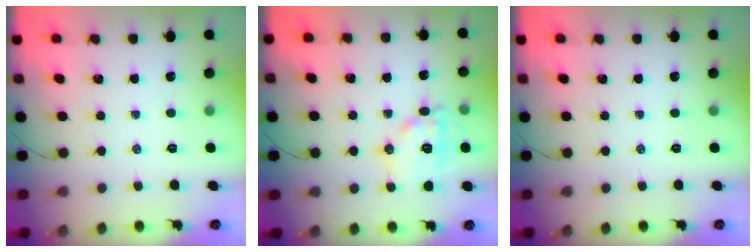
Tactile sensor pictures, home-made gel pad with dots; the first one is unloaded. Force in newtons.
{"total": 12.1, "press": 12.0, "slide": 0.8}
{"total": 0.0}